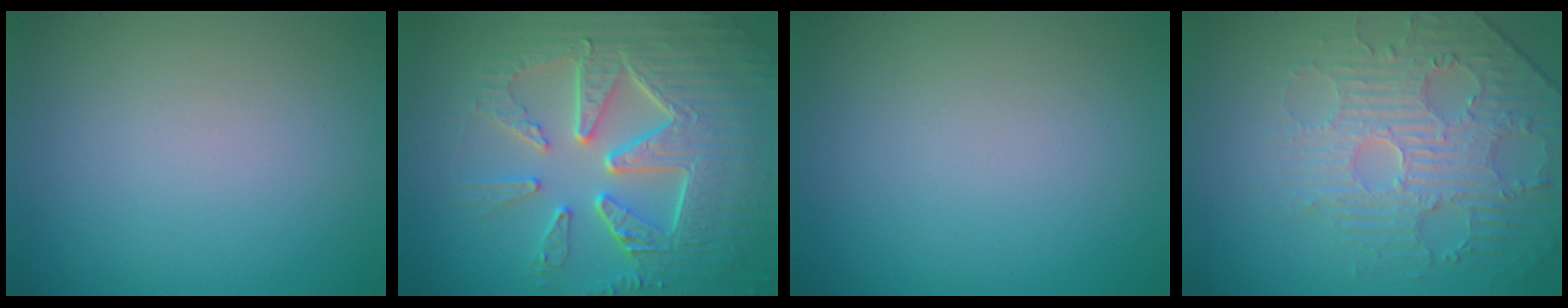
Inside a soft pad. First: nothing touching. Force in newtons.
{"total": 9.8, "press": 6.6, "slide": 7.3}
{"total": 0.0}
{"total": 4.4, "press": 4.0, "slide": 1.7}